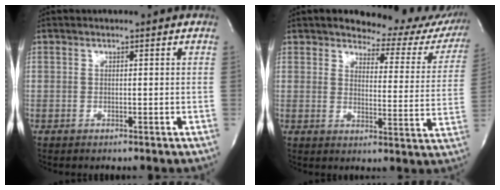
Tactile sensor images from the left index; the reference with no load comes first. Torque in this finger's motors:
{"motor_torque": [1.10, -1.04, 0.63, 0.08]}